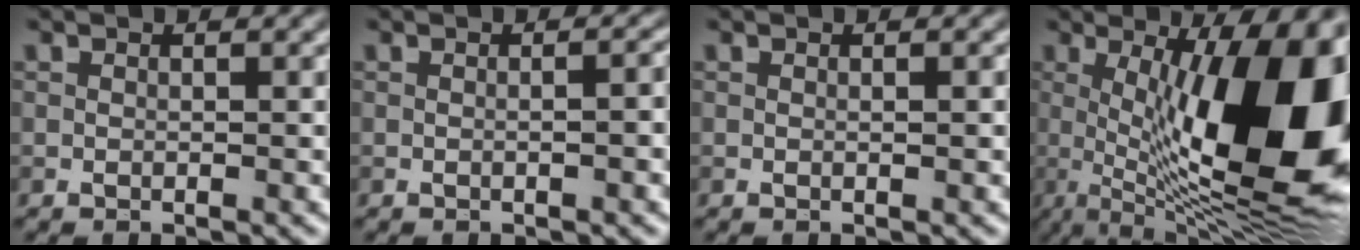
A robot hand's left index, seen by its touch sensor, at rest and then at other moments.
{"total": 2.4, "force": [-0.1, 1.0, 2.2], "torque": [-0.004, 0.006, -0.009]}
{"total": 0.5, "force": [0.0, 0.1, 0.5], "torque": [-0.008, 0.000, 0.001]}
{"total": 17.0, "force": [1.1, 6.0, 15.9], "torque": [-0.208, 0.011, 0.012]}